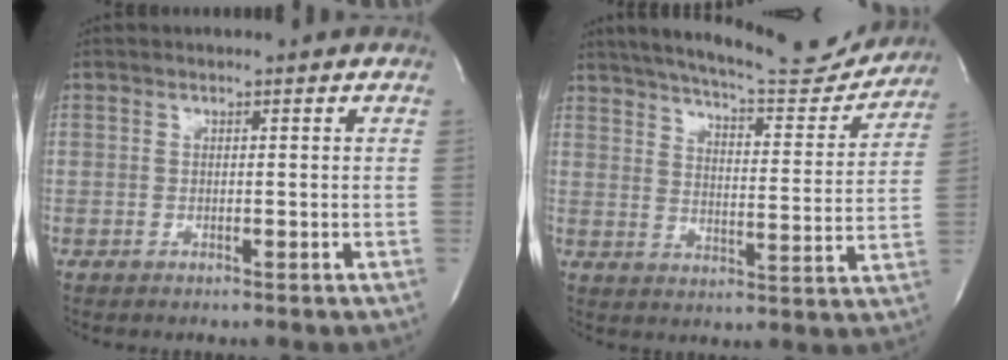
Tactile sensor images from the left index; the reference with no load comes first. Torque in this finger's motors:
{"motor_torque": [0.76, -0.77, 0.50, 0.12]}